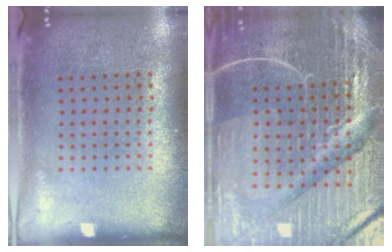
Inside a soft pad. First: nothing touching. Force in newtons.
{"total": 6.8, "press": 6.0, "slide": 3.2}